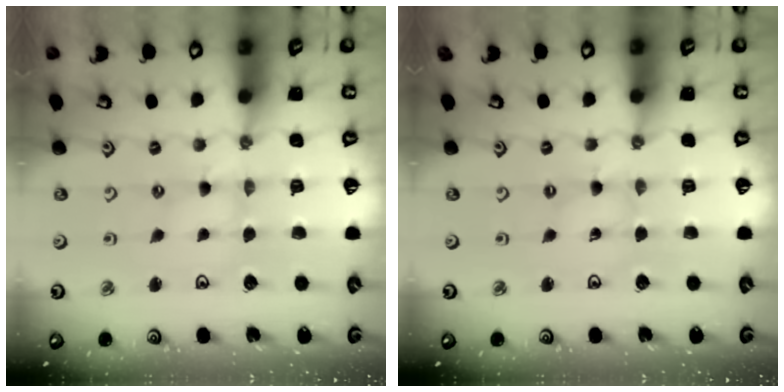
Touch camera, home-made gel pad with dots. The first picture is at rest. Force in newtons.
{"total": 0.0}